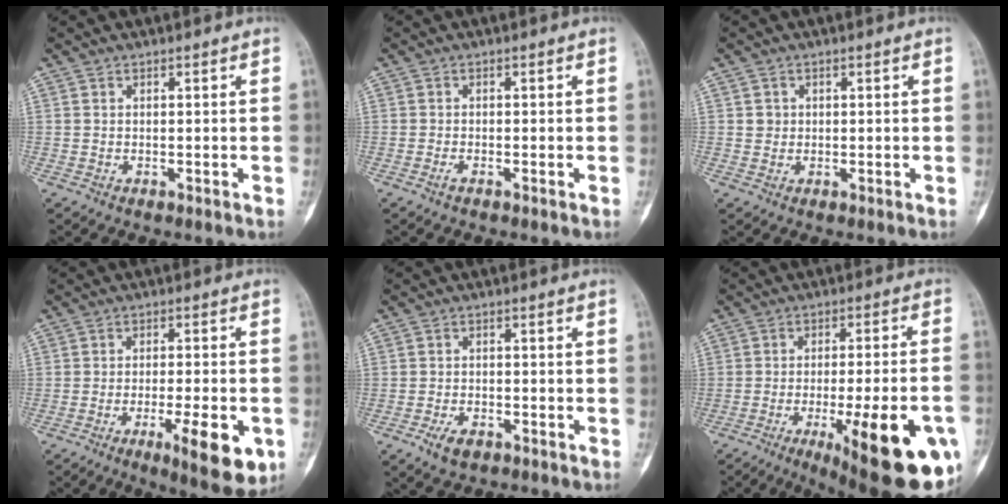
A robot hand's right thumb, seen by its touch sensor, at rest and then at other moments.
{"total": 0.8, "force": [-0.6, 0.3, 0.5], "torque": [-0.014, 0.000, -0.014]}
{"total": 1.4, "force": [0.3, 1.4, 0.2], "torque": [0.007, 0.003, 0.003]}
{"total": 11.4, "force": [-4.5, 3.2, 10.0], "torque": [-0.133, -0.001, -0.060]}
{"total": 4.0, "force": [-2.2, 2.3, 2.5], "torque": [-0.045, 0.006, -0.036]}
{"total": 24.6, "force": [-10.0, 6.6, 21.5], "torque": [-0.235, 0.020, -0.128]}